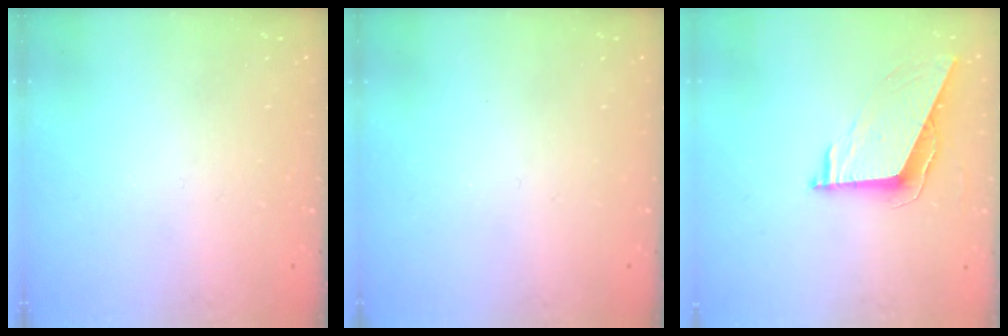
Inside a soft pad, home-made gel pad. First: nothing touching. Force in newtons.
{"total": 0.0}
{"total": 7.5, "press": 7.5, "slide": 0.1}